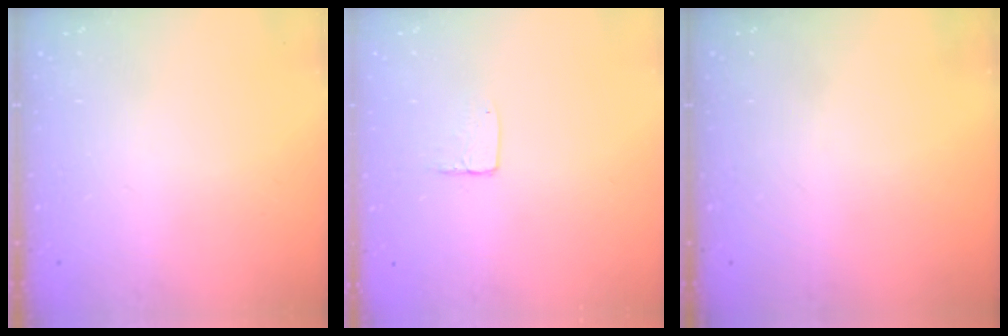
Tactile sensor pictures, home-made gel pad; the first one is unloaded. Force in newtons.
{"total": 3.6, "press": 3.6, "slide": 0.3}
{"total": 0.0}